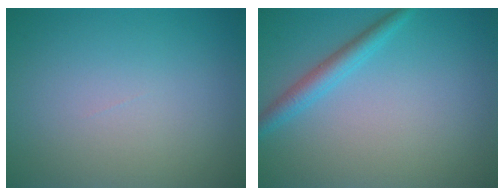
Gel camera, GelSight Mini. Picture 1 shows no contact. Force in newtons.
{"total": 2.3, "press": 2.3, "slide": 0.1}